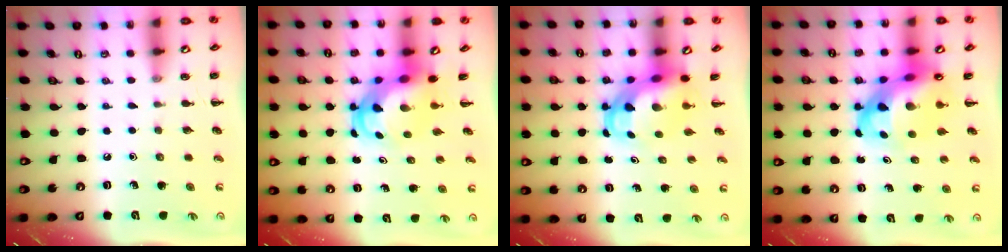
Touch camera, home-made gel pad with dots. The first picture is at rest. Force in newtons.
{"total": 5.9, "press": 5.6, "slide": 1.7}
{"total": 5.9, "press": 5.7, "slide": 1.5}
{"total": 10.4, "press": 10.0, "slide": 3.0}